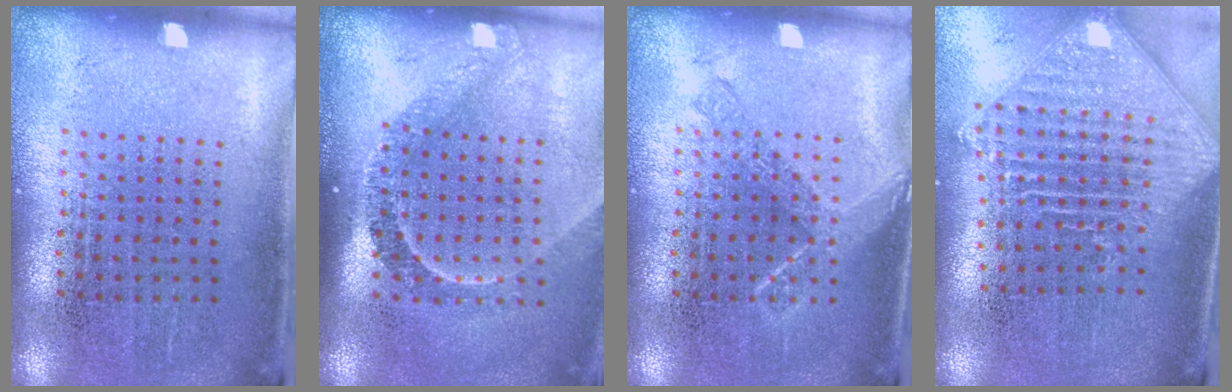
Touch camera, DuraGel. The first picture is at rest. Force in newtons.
{"total": 2.2, "press": 1.5, "slide": 1.5}
{"total": 1.9, "press": 1.9, "slide": 0.3}
{"total": 2.3, "press": 1.8, "slide": 1.5}